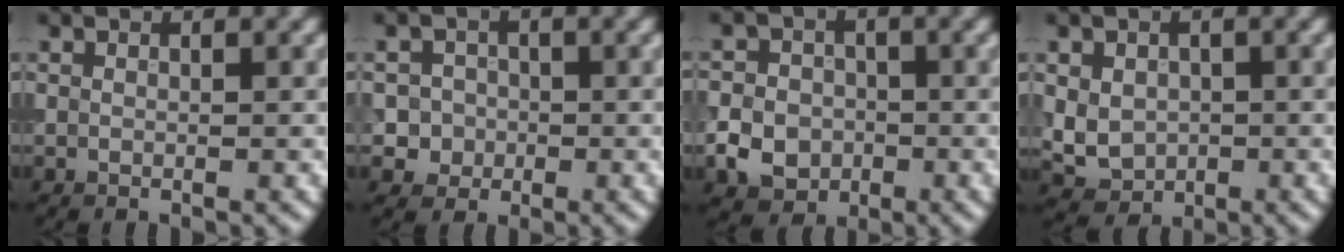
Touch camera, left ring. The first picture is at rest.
{"total": 3.2, "force": [-0.4, 3.1, 0.6], "torque": [0.015, 0.013, -0.020]}
{"total": 4.4, "force": [-1.4, 3.7, 1.8], "torque": [-0.033, 0.000, -0.034]}
{"total": 4.0, "force": [-0.2, 3.3, 2.2], "torque": [-0.043, -0.004, 0.004]}